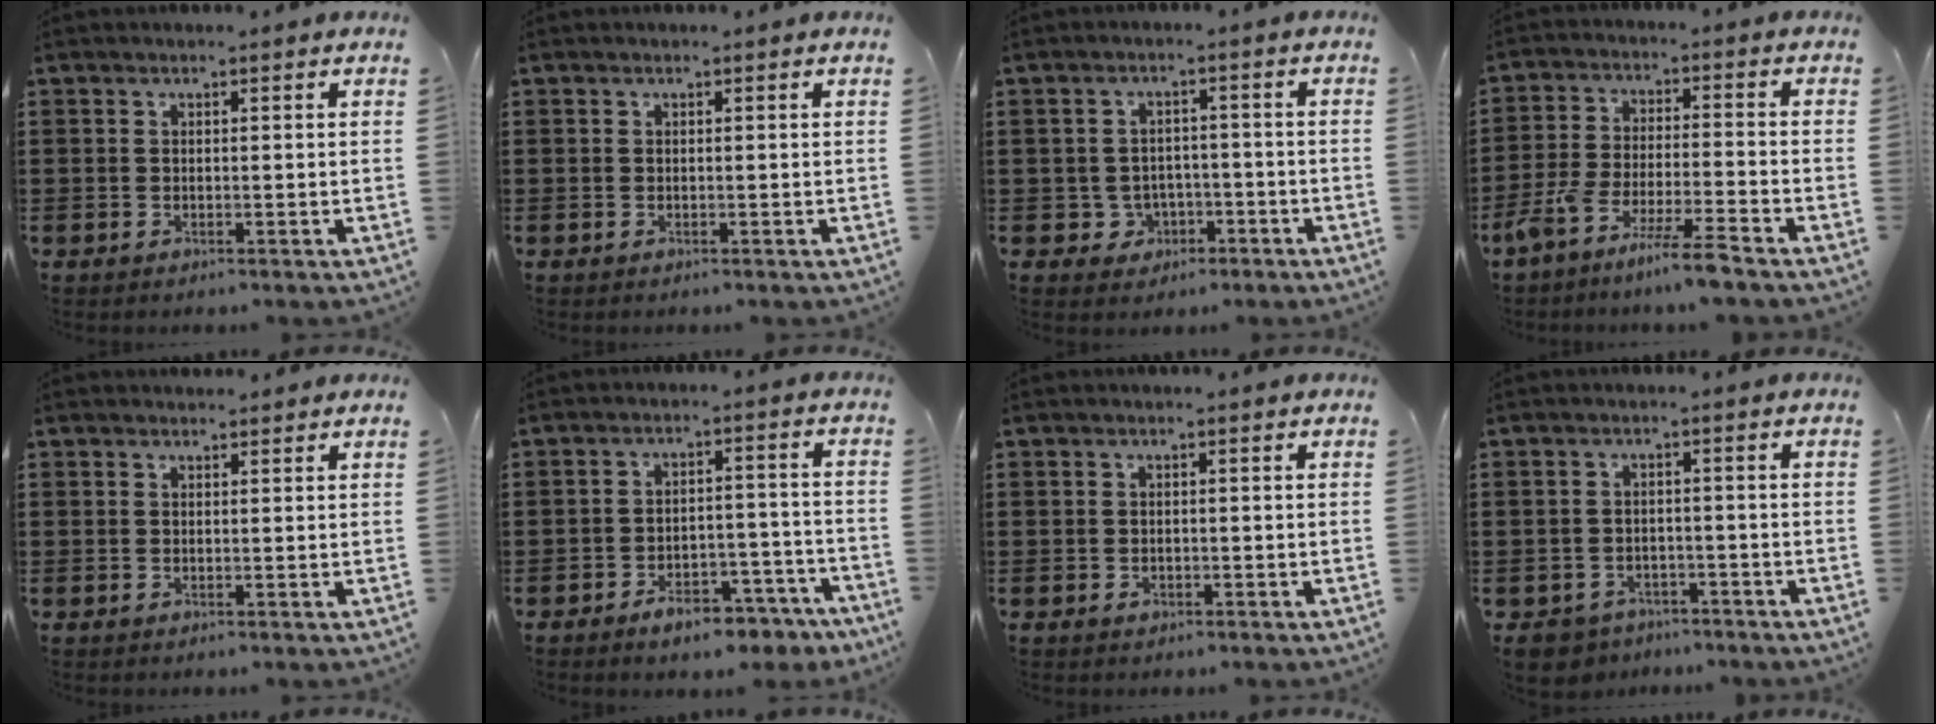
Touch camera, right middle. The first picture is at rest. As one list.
[{"total": 0.0}, {"total": 3.2, "force": [-1.6, 2.6, 0.8], "torque": [-0.025, 0.005, -0.036]}, {"total": 7.5, "force": [-6.4, -0.3, 3.9], "torque": [-0.086, -0.015, -0.125]}, {"total": 0.8, "force": [0.7, 0.3, 0.0], "torque": [0.007, -0.002, 0.012]}, {"total": 6.0, "force": [-5.1, 1.8, 2.6], "torque": [-0.042, 0.013, -0.095]}, {"total": 0.6, "force": [-0.2, 0.4, 0.3], "torque": [-0.006, 0.000, -0.005]}, {"total": 3.0, "force": [-2.8, 1.0, 0.0], "torque": [-0.015, 0.000, -0.064]}]